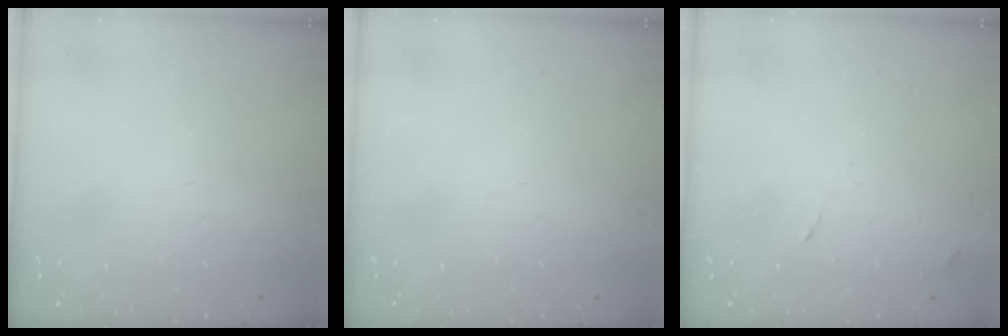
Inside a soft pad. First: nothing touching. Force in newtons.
{"total": 0.0}
{"total": 7.4, "press": 7.4, "slide": 0.7}